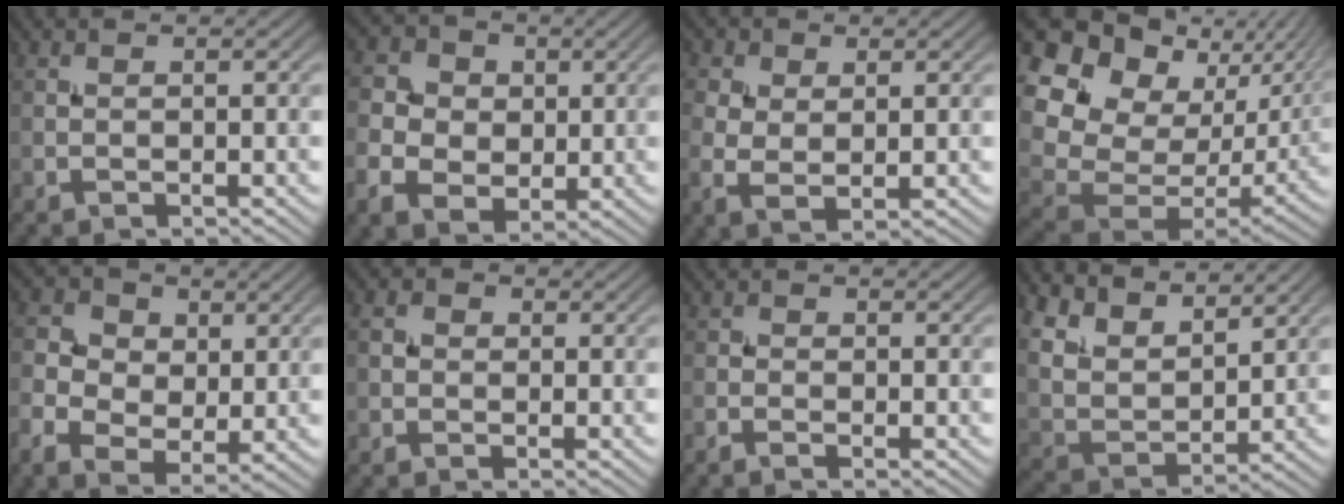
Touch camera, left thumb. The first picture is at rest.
{"total": 7.4, "force": [-0.1, 6.1, 4.1], "torque": [-0.110, -0.006, -0.005]}
{"total": 4.4, "force": [0.9, 2.6, 3.4], "torque": [-0.085, 0.000, 0.013]}
{"total": 16.9, "force": [5.8, 12.2, 10.0], "torque": [-0.228, -0.006, 0.151]}
{"total": 7.9, "force": [0.1, 5.9, 5.2], "torque": [-0.127, -0.001, -0.003]}
{"total": 1.7, "force": [-0.1, 1.5, 0.8], "torque": [-0.019, 0.002, -0.009]}
{"total": 1.6, "force": [-0.9, 0.9, 0.9], "torque": [-0.018, -0.001, -0.021]}
{"total": 10.9, "force": [7.7, 4.7, 6.1], "torque": [-0.158, -0.010, 0.143]}